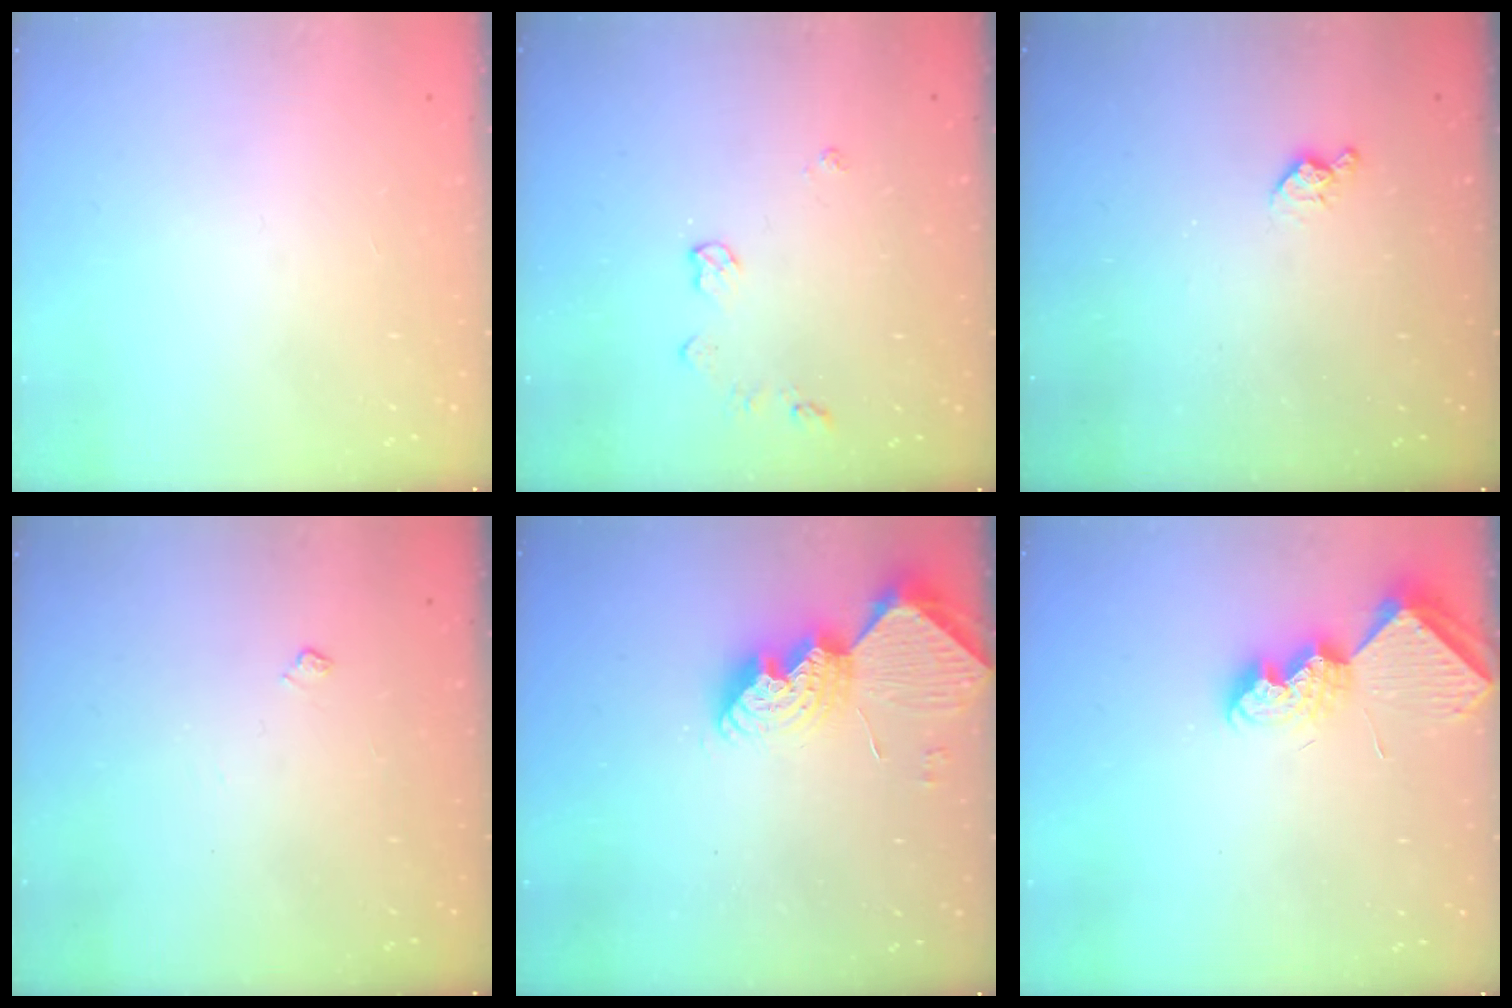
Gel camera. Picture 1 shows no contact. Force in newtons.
{"total": 5.2, "press": 5.1, "slide": 0.8}
{"total": 4.7, "press": 4.7, "slide": 0.7}
{"total": 3.9, "press": 3.8, "slide": 0.6}
{"total": 12.5, "press": 12.4, "slide": 1.0}
{"total": 8.4, "press": 8.4, "slide": 0.4}